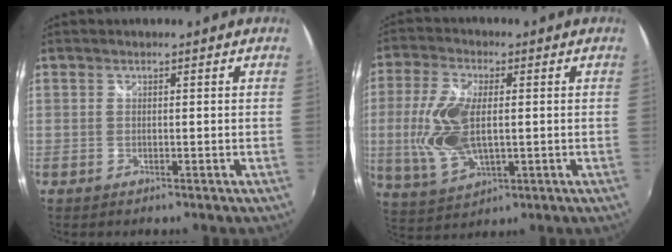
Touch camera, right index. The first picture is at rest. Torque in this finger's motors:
{"motor_torque": [0.24, 0.08, 0.33, 0.12]}